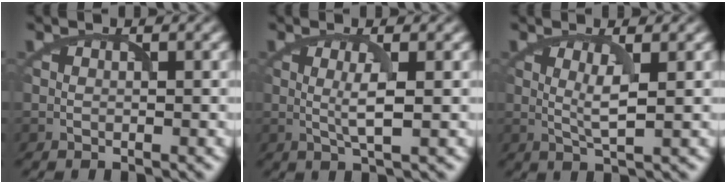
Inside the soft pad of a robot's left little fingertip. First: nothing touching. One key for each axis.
{"total": 2.2, "fx": 0.0, "fy": 0.3, "fz": 2.2, "tx": -0.040, "ty": -0.001, "tz": 0.003}
{"total": 2.3, "fx": 0.2, "fy": 0.4, "fz": 2.2, "tx": -0.043, "ty": -0.003, "tz": 0.009}